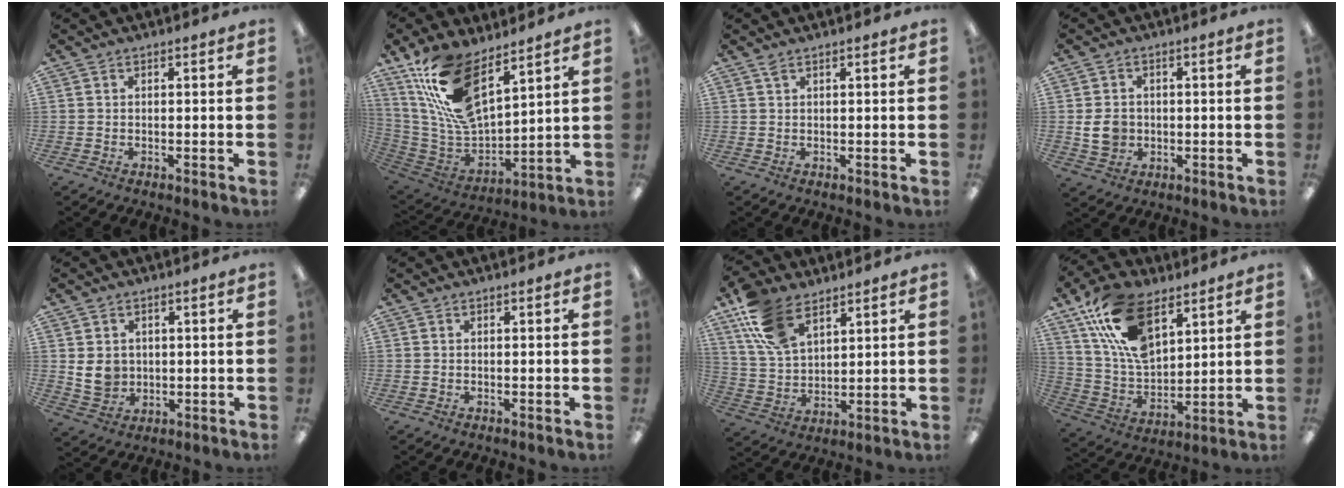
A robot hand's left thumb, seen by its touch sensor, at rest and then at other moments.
{"total": 19.7, "force": [12.1, 9.1, 12.6], "torque": [-0.271, -0.059, 0.222]}
{"total": 1.6, "force": [0.8, 0.4, 1.2], "torque": [-0.027, 0.003, 0.014]}
{"total": 5.9, "force": [-0.3, 4.9, 3.2], "torque": [-0.066, 0.005, -0.006]}
{"total": 6.2, "force": [1.2, 5.3, 3.1], "torque": [-0.054, 0.001, 0.020]}
{"total": 0.0}
{"total": 14.2, "force": [8.7, 7.7, 8.3], "torque": [-0.177, -0.018, 0.166]}
{"total": 18.9, "force": [10.2, 10.6, 11.9], "torque": [-0.251, -0.033, 0.188]}